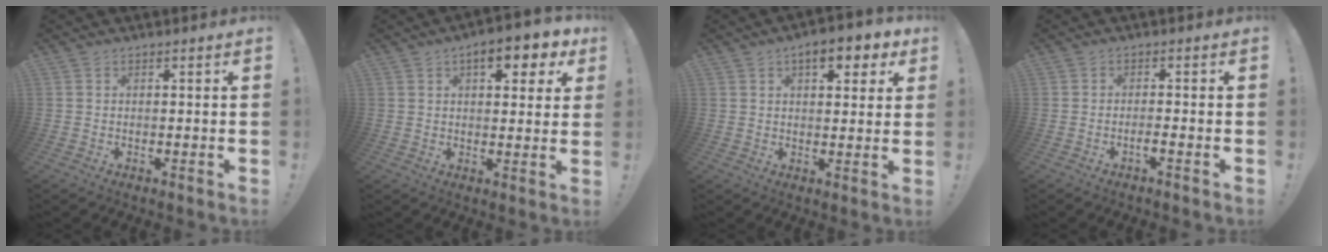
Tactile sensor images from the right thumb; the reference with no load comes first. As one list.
[{"total": 8.9, "force": [4.3, 3.8, 6.8], "torque": [-0.080, -0.014, 0.067]}, {"total": 8.1, "force": [4.2, 3.6, 5.9], "torque": [-0.072, -0.012, 0.069]}, {"total": 2.2, "force": [-1.4, -0.4, 1.6], "torque": [-0.034, -0.004, -0.024]}]